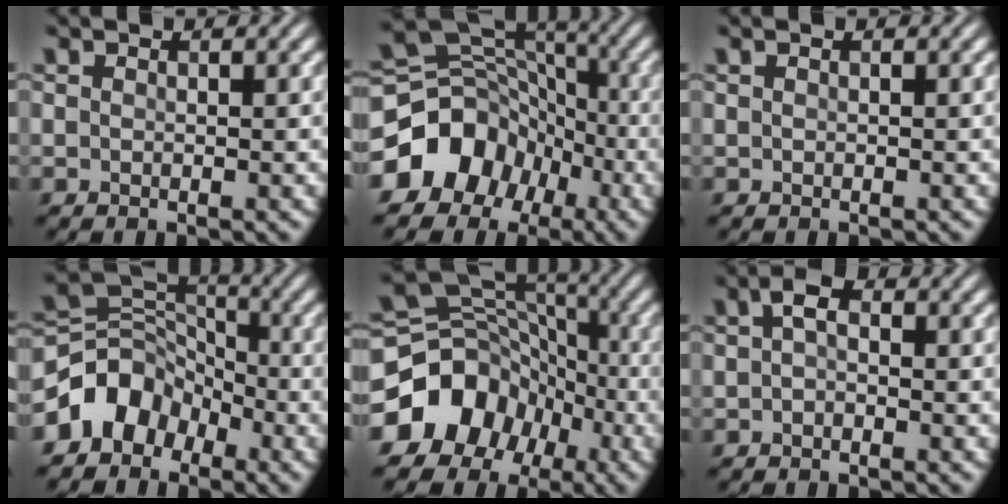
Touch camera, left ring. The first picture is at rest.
{"total": 8.9, "force": [-3.9, 7.3, 3.2], "torque": [-0.055, 0.018, -0.086]}
{"total": 0.0}
{"total": 5.5, "force": [-3.2, 4.1, 1.9], "torque": [-0.018, 0.009, -0.071]}
{"total": 10.4, "force": [-4.4, 8.6, 3.9], "torque": [-0.078, 0.014, -0.094]}
{"total": 1.7, "force": [0.1, 0.9, 1.4], "torque": [-0.027, 0.006, -0.004]}